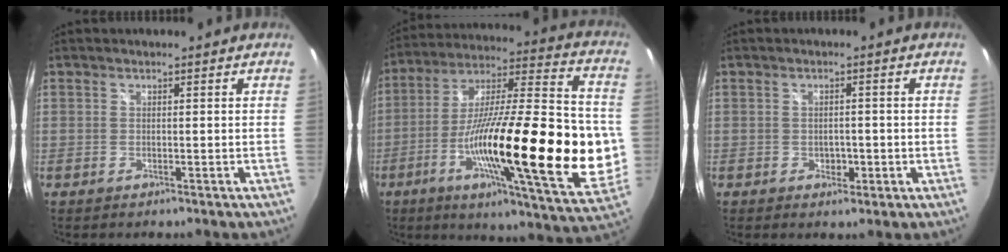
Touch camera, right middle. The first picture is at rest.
{"total": 33.3, "force": [-7.1, 7.1, 31.8], "torque": [-0.508, -0.038, -0.108]}
{"total": 2.6, "force": [-0.7, 1.9, 1.6], "torque": [-0.025, -0.001, -0.007]}